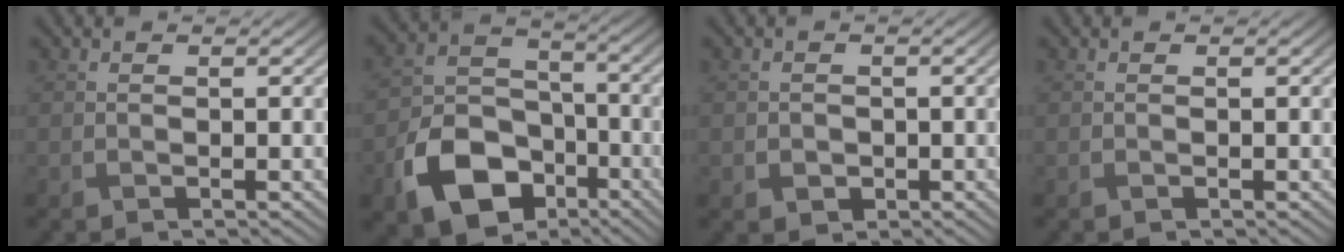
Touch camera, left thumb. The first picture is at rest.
{"total": 11.7, "force": [-6.1, 7.8, 6.3], "torque": [-0.140, -0.018, -0.119]}
{"total": 1.5, "force": [-0.3, 1.4, 0.4], "torque": [-0.008, -0.006, -0.008]}
{"total": 0.0}